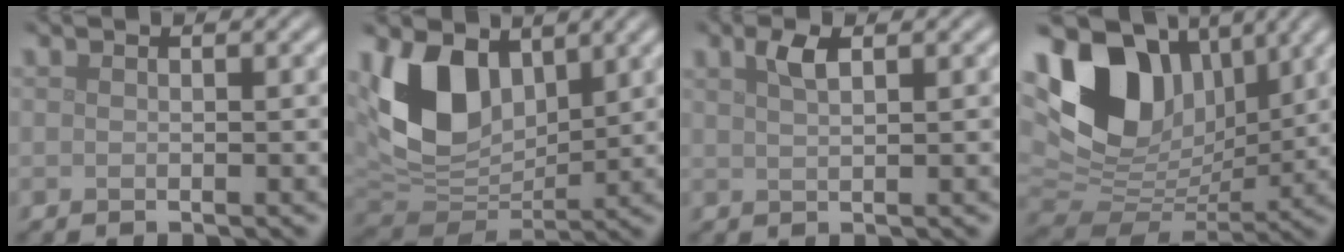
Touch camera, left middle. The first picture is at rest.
{"total": 9.6, "force": [3.3, 6.4, 6.4], "torque": [-0.149, -0.017, 0.064]}
{"total": 1.8, "force": [1.1, 0.5, 1.4], "torque": [-0.028, 0.005, 0.022]}
{"total": 12.0, "force": [4.5, 8.3, 7.4], "torque": [-0.146, 0.013, 0.086]}